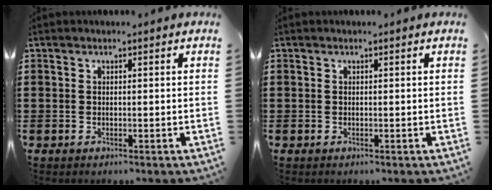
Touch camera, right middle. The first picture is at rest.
{"total": 0.0}